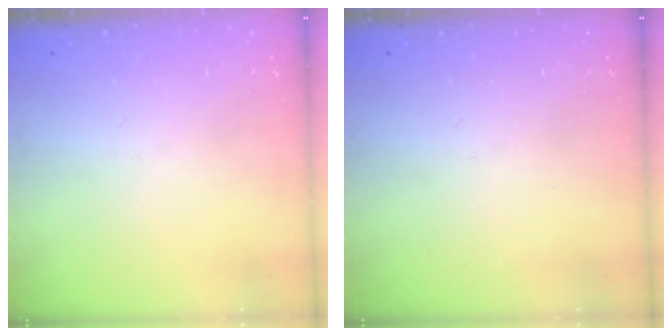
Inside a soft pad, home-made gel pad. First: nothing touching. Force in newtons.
{"total": 0.0}